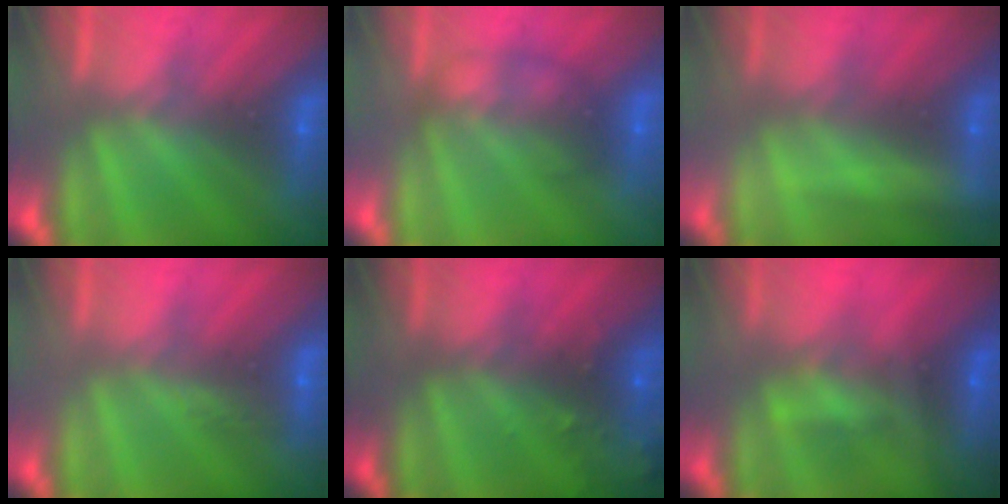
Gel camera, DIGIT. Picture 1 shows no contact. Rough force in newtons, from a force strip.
{"total": 1.8}
{"total": 2.2}
{"total": 2.8}
{"total": 9.1}
{"total": 5.2}